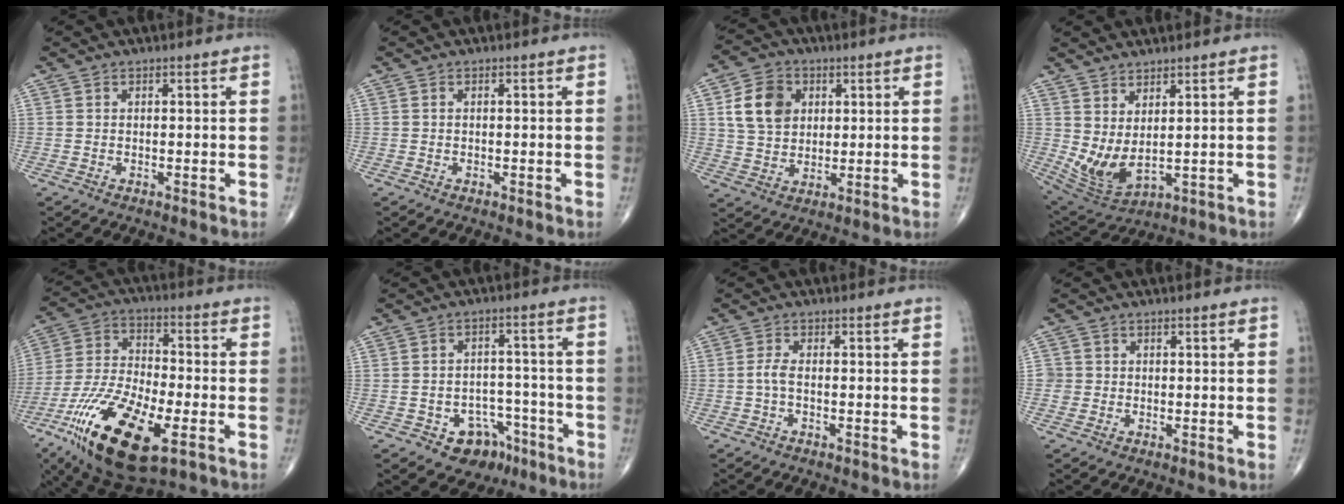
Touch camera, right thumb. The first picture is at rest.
{"total": 0.0}
{"total": 9.9, "force": [2.8, 7.8, 5.4], "torque": [-0.077, -0.003, 0.054]}
{"total": 8.4, "force": [1.8, 3.6, 7.3], "torque": [-0.148, -0.027, 0.054]}
{"total": 22.7, "force": [-9.6, 9.0, 18.4], "torque": [-0.385, 0.002, -0.167]}
{"total": 8.9, "force": [-5.2, 6.3, 3.7], "torque": [-0.018, 0.047, -0.069]}
{"total": 1.9, "force": [-0.5, 0.6, 1.7], "torque": [-0.038, 0.000, -0.014]}
{"total": 1.9, "force": [-0.2, 1.9, 0.0], "torque": [0.014, 0.007, -0.007]}